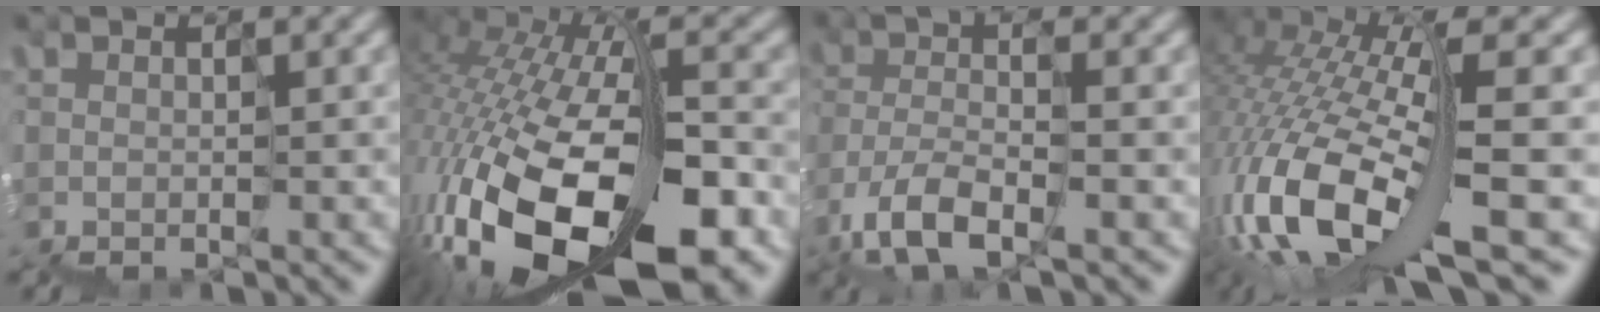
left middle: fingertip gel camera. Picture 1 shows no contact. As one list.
[{"total": 15.0, "force": [-6.3, 7.1, 11.6], "torque": [-0.242, -0.011, -0.098]}, {"total": 3.8, "force": [-3.2, 1.4, 1.5], "torque": [-0.061, 0.002, -0.068]}, {"total": 10.8, "force": [-3.2, 3.7, 9.6], "torque": [-0.242, 0.002, -0.050]}]